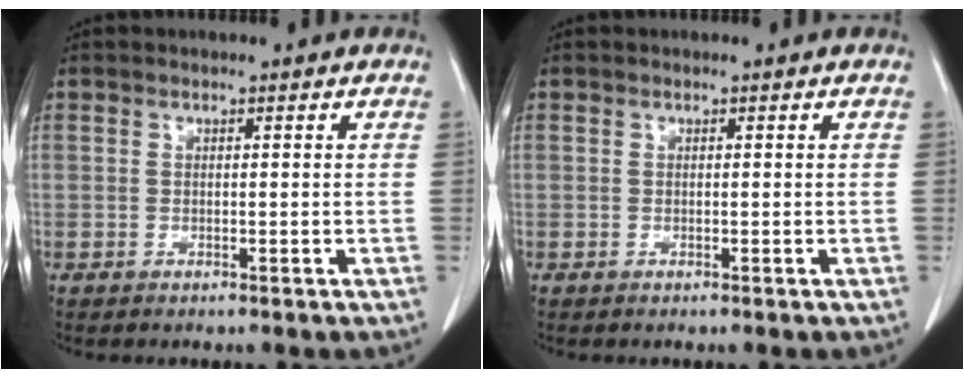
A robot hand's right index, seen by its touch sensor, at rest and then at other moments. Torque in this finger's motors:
{"motor_torque": [0.00, 0.00, 0.00, 0.00]}